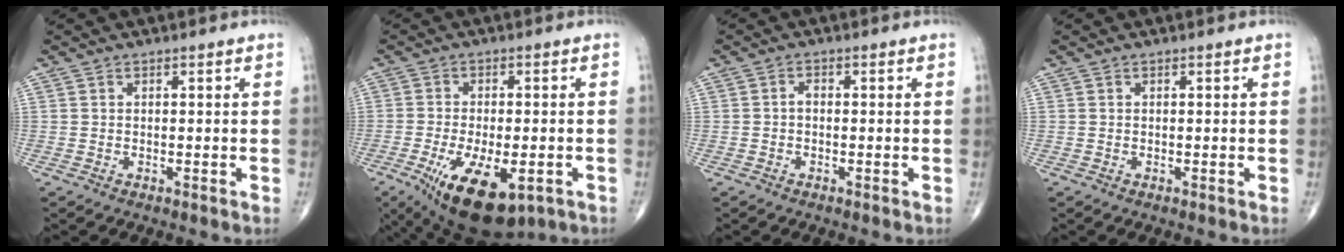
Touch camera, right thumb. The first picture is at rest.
{"total": 14.6, "force": [-6.3, 6.5, 11.5], "torque": [-0.199, -0.003, -0.086]}
{"total": 1.2, "force": [-0.3, 0.8, 0.9], "torque": [-0.012, 0.004, -0.008]}
{"total": 0.0}